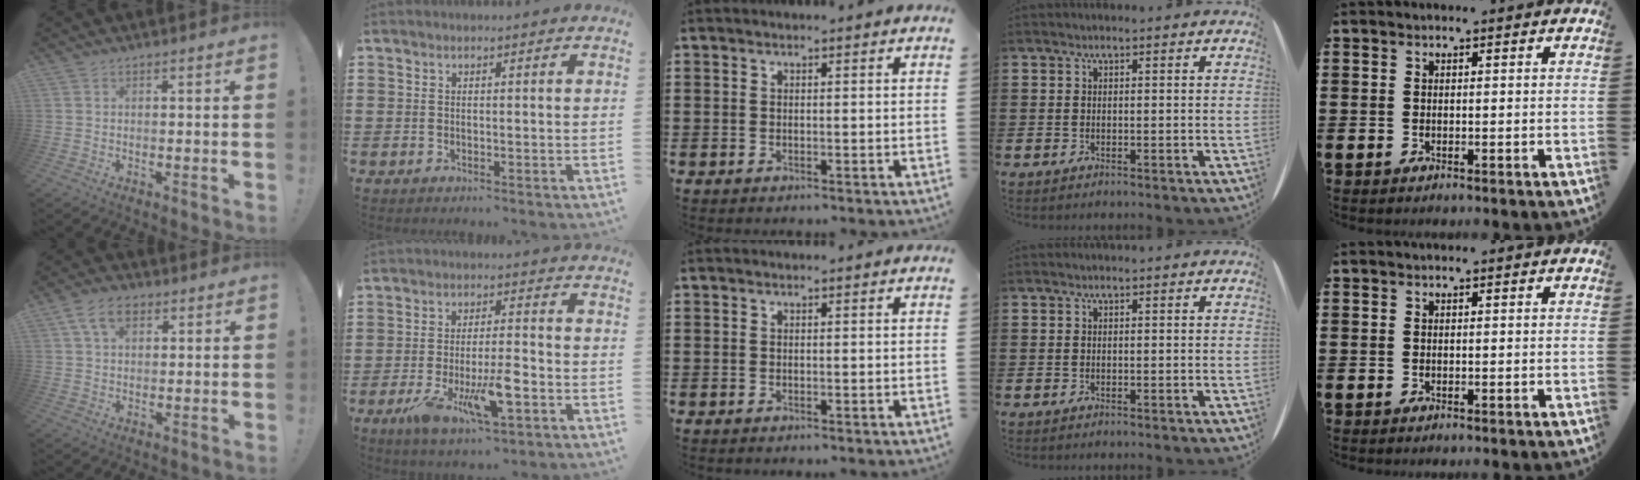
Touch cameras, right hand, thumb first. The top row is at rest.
{"thumb": {"total": 7.9, "force": [3.4, 5.1, 5.0], "torque": [-0.082, 0.006, 0.066]}, "index": {"total": 10.1, "force": [-4.1, 3.3, 8.6], "torque": [-0.163, -0.005, -0.067]}}